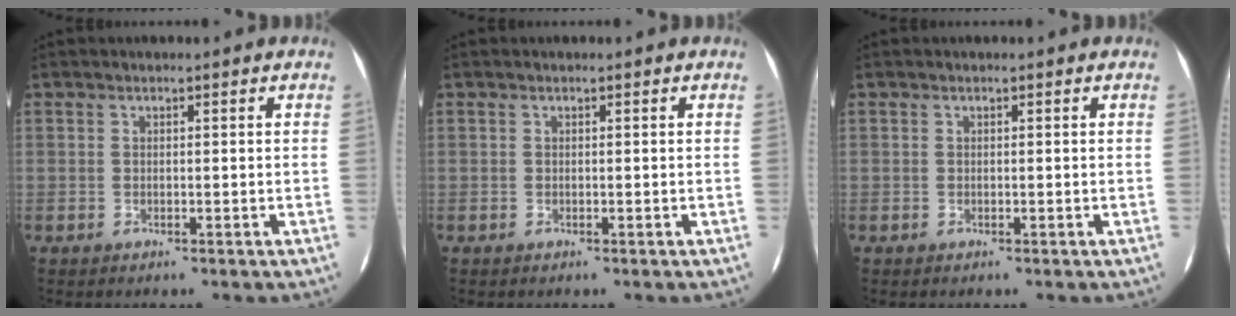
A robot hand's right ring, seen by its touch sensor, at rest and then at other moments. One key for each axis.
{"total": 0.0}
{"total": 0.0}